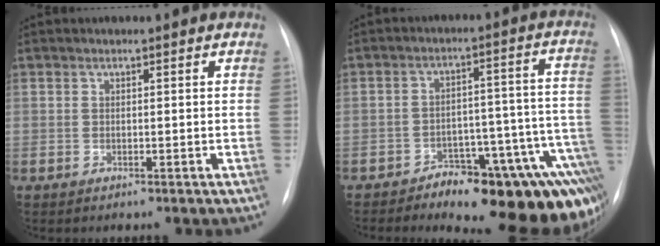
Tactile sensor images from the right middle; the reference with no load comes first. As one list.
[{"total": 21.0, "force": [-15.3, 6.0, 13.1], "torque": [-0.053, 0.043, -0.192]}]